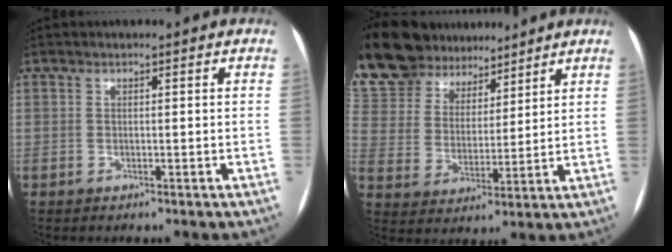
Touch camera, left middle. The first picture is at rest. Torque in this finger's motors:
{"motor_torque": [0.42, -0.29, 1.05, 0.21]}